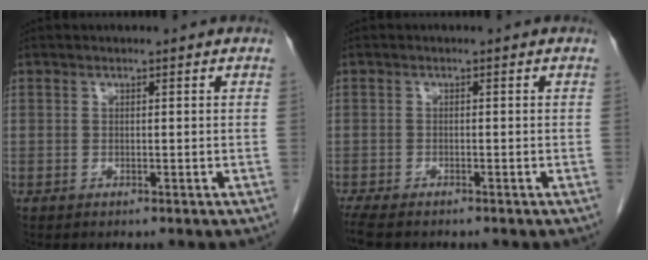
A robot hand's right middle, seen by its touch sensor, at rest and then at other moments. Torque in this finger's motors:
{"motor_torque": [0.34, -0.14, 0.06, 0.04]}